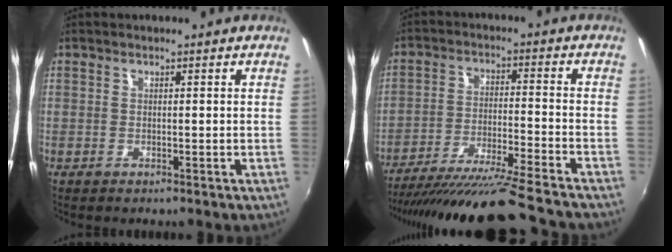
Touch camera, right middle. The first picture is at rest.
{"total": 18.4, "force": [-16.6, -0.9, 7.9], "torque": [-0.154, -0.040, -0.269]}